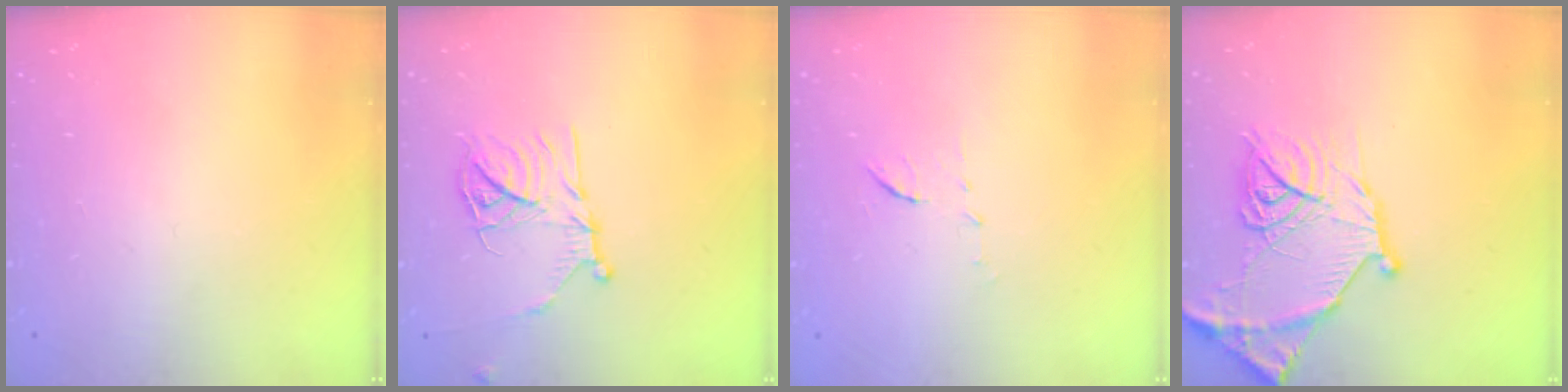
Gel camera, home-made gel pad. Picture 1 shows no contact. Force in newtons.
{"total": 13.2, "press": 13.2, "slide": 0.8}
{"total": 5.7, "press": 5.6, "slide": 1.3}
{"total": 16.8, "press": 16.7, "slide": 1.5}